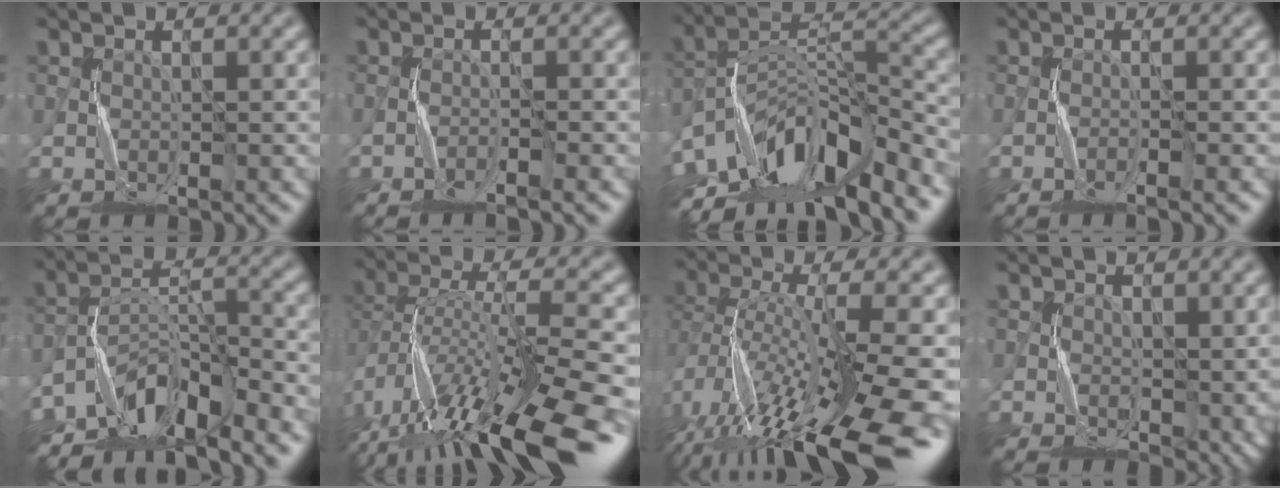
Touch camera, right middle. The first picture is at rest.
{"total": 1.3, "force": [-1.1, -0.1, 0.6], "torque": [-0.007, 0.002, -0.028]}
{"total": 12.0, "force": [-8.2, 4.5, 7.5], "torque": [-0.132, 0.014, -0.146]}
{"total": 1.0, "force": [-0.8, -0.1, 0.5], "torque": [-0.005, 0.002, -0.020]}
{"total": 7.7, "force": [-6.3, 2.2, 3.8], "torque": [-0.049, -0.004, -0.124]}
{"total": 13.3, "force": [-7.1, 4.2, 10.4], "torque": [-0.190, 0.008, -0.111]}
{"total": 13.6, "force": [-5.8, 4.5, 11.4], "torque": [-0.219, -0.007, -0.084]}
{"total": 3.2, "force": [0.6, 2.1, 2.3], "torque": [-0.033, -0.008, 0.015]}